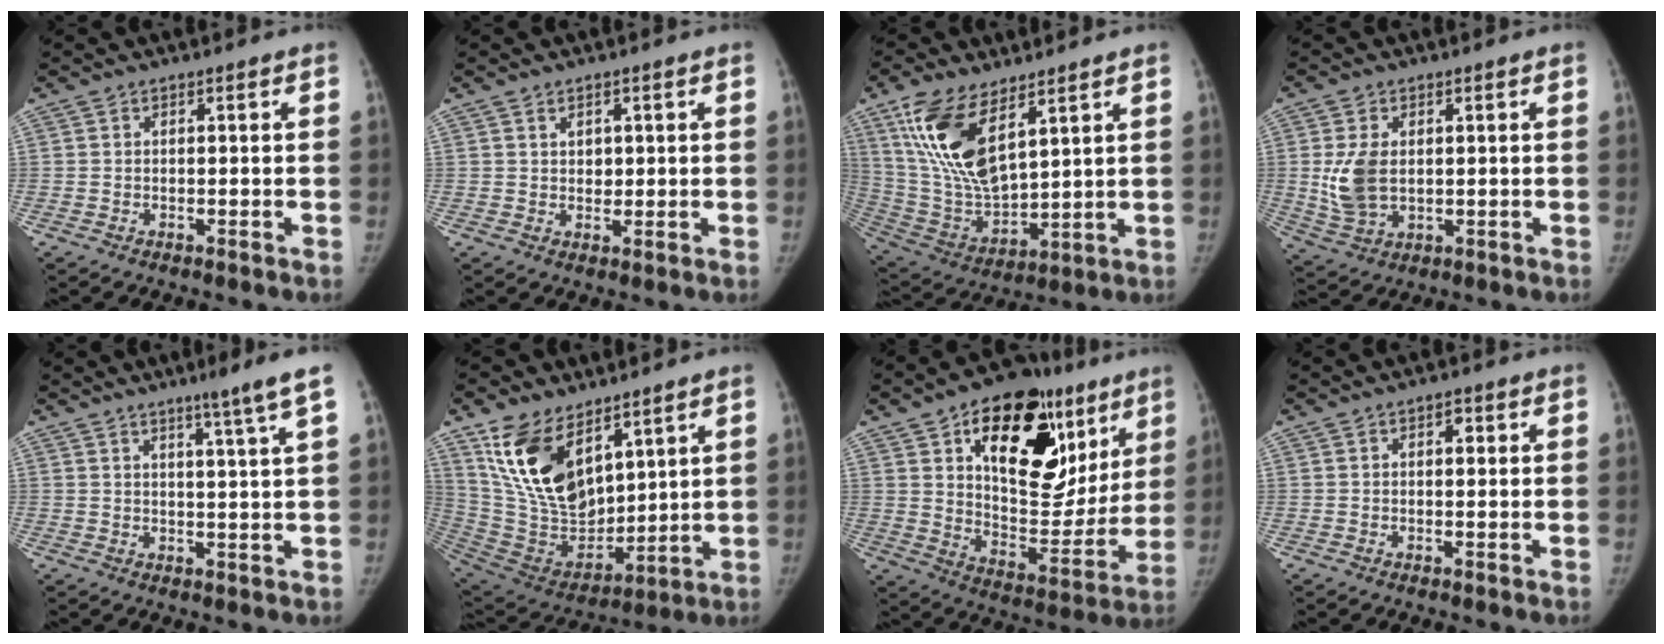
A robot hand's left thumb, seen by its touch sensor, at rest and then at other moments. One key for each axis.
{"total": 2.4, "fx": 1.1, "fy": 1.8, "fz": 1.2, "tx": -0.005, "ty": -0.007, "tz": 0.021}
{"total": 16.8, "fx": 8.8, "fy": 7.2, "fz": 12.4, "tx": -0.233, "ty": -0.040, "tz": 0.184}
{"total": 7.9, "fx": 0.8, "fy": 5.1, "fz": 6.0, "tx": -0.115, "ty": -0.006, "tz": 0.029}
{"total": 6.0, "fx": 3.7, "fy": -1.1, "fz": 4.6, "tx": -0.069, "ty": -0.024, "tz": 0.056}
{"total": 18.9, "fx": 10.6, "fy": 10.1, "fz": 11.8, "tx": -0.186, "ty": -0.059, "tz": 0.224}
{"total": 28.5, "fx": 12.8, "fy": 15.6, "fz": 20.2, "tx": -0.244, "ty": -0.016, "tz": 0.202}
{"total": 1.9, "fx": 0.7, "fy": 1.1, "fz": 1.4, "tx": -0.013, "ty": 0.001, "tz": 0.007}